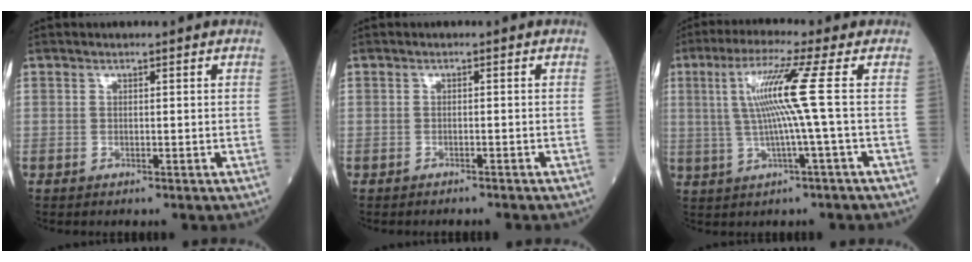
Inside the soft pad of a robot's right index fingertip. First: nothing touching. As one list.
[{"total": 4.1, "force": [-3.5, 1.2, 1.8], "torque": [-0.036, -0.005, -0.042]}, {"total": 9.5, "force": [0.9, -1.7, 9.3], "torque": [-0.181, 0.009, 0.023]}]